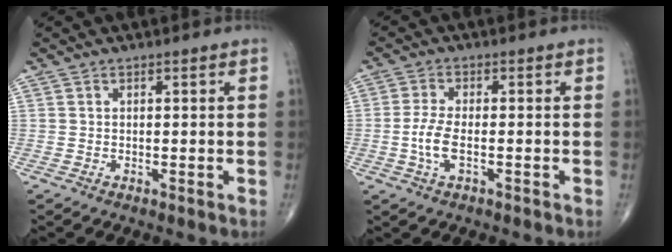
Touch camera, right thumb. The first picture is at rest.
{"total": 4.8, "force": [-1.2, 1.9, 4.3], "torque": [-0.098, 0.006, -0.025]}